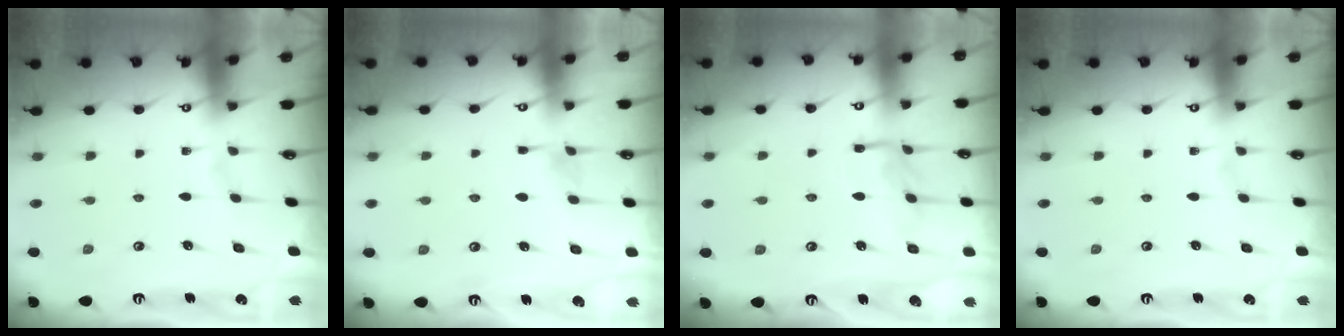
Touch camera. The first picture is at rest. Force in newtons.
{"total": 4.8, "press": 4.8, "slide": 0.5}
{"total": 11.6, "press": 11.5, "slide": 0.8}
{"total": 0.0}